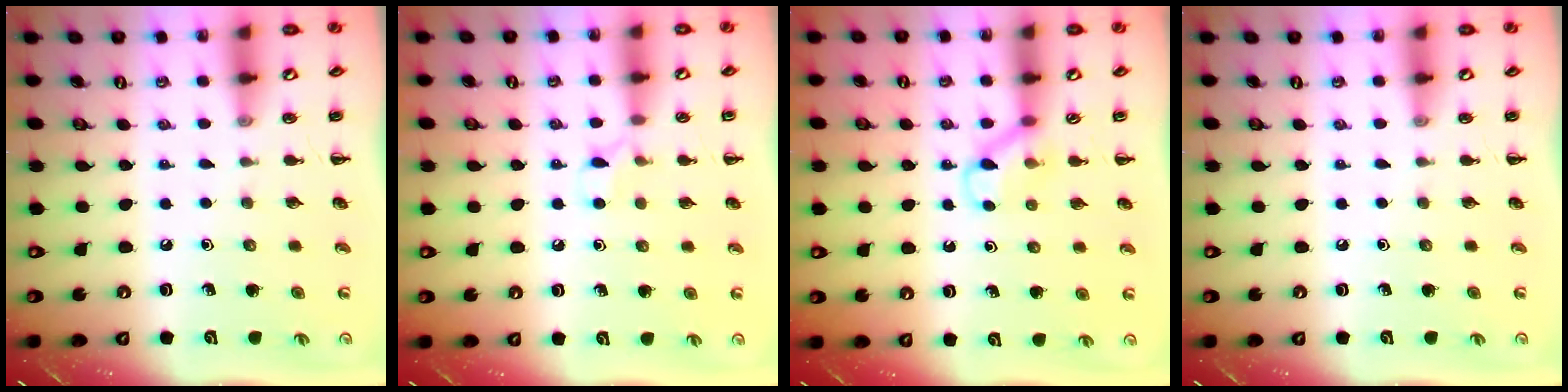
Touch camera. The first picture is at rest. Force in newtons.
{"total": 5.0, "press": 4.7, "slide": 1.4}
{"total": 5.7, "press": 5.6, "slide": 1.4}
{"total": 0.0}